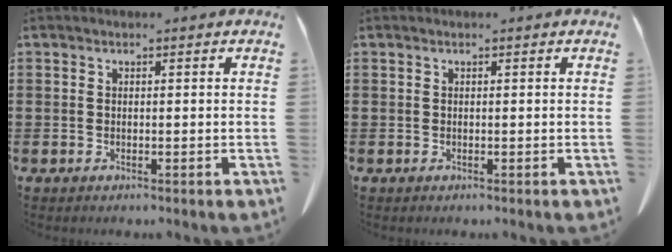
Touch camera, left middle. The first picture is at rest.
{"total": 0.0}